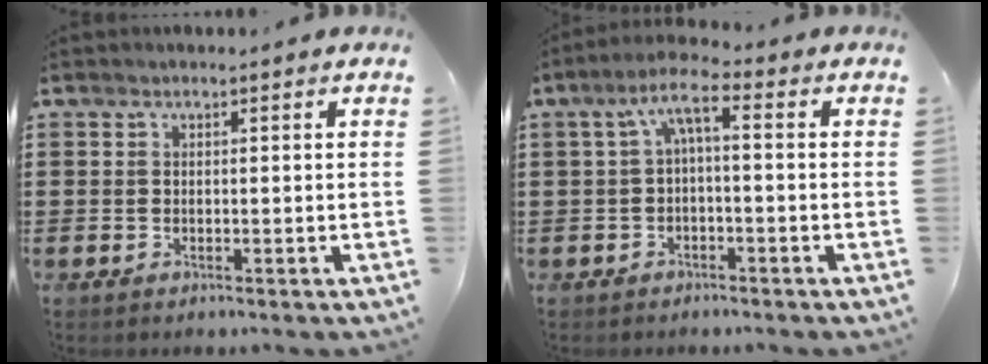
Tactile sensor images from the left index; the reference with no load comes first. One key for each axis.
{"total": 4.5, "fx": -0.4, "fy": 1.2, "fz": 4.3, "tx": -0.094, "ty": 0.010, "tz": -0.016}